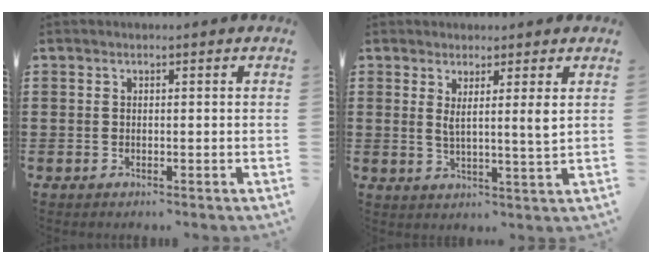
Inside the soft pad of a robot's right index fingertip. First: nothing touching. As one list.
[{"total": 4.3, "force": [2.0, -0.1, 3.8], "torque": [-0.069, -0.007, 0.029]}]